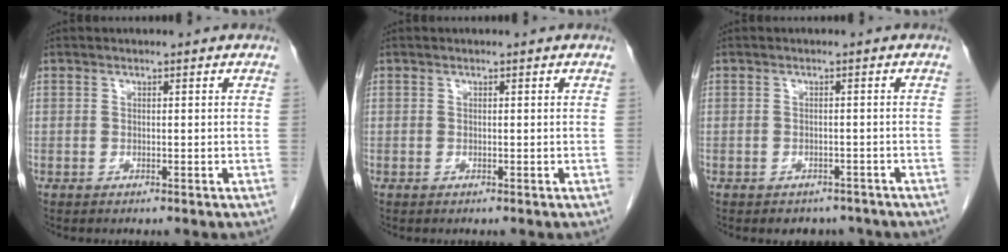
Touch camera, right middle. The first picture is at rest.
{"total": 0.0}
{"total": 3.5, "force": [-3.0, 1.8, 0.3], "torque": [-0.002, 0.004, -0.037]}